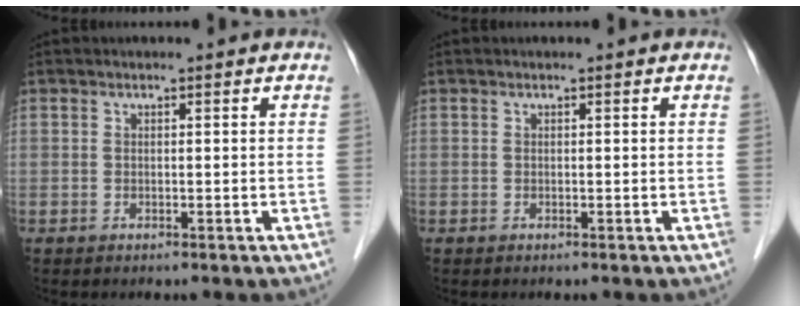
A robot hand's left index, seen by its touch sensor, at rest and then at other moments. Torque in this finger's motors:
{"motor_torque": [0.00, 0.00, 0.00, 0.00]}